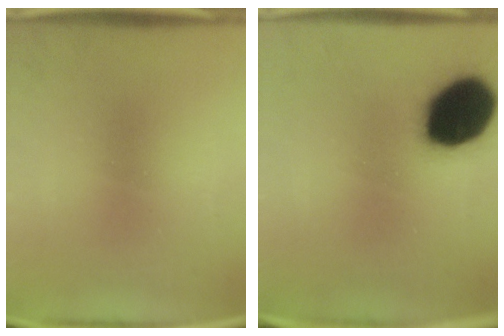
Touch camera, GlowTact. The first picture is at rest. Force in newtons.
{"total": 19.1}